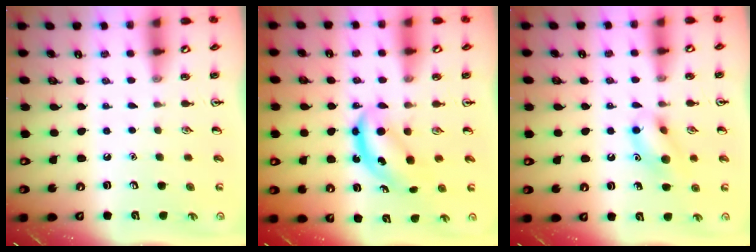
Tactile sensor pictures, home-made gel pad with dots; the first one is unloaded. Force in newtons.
{"total": 5.6, "press": 5.6, "slide": 0.5}
{"total": 10.1, "press": 10.0, "slide": 1.2}